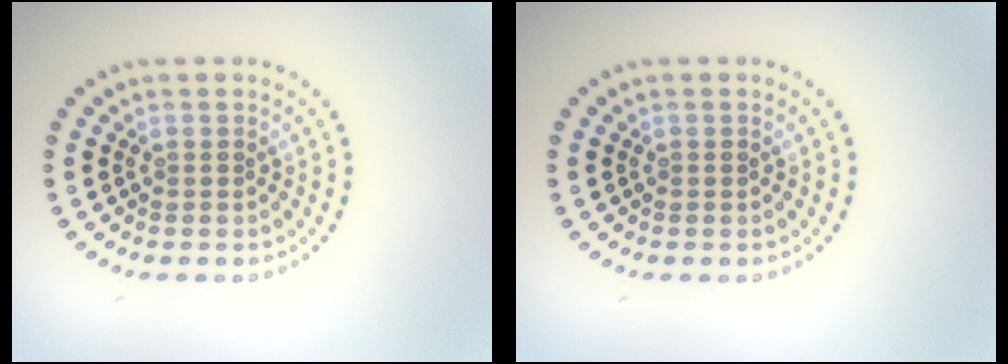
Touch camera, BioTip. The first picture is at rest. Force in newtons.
{"total": 0.0}